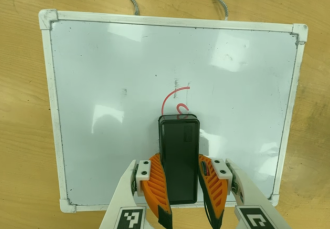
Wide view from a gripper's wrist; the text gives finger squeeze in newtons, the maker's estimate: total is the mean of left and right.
{"total": 10.3, "left": 9.4, "right": 11.2}